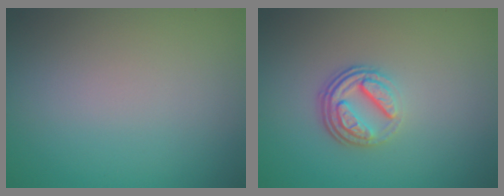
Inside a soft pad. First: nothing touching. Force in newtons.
{"total": 3.8, "press": 2.7, "slide": 2.7}